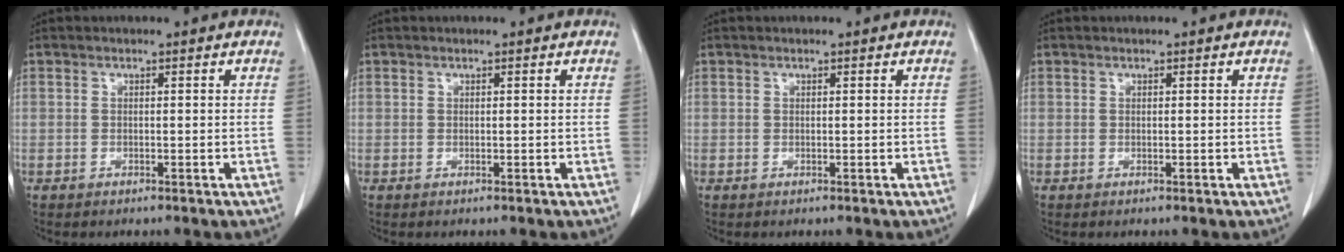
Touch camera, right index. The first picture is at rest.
{"total": 0.0}
{"total": 0.0}
{"total": 0.0}